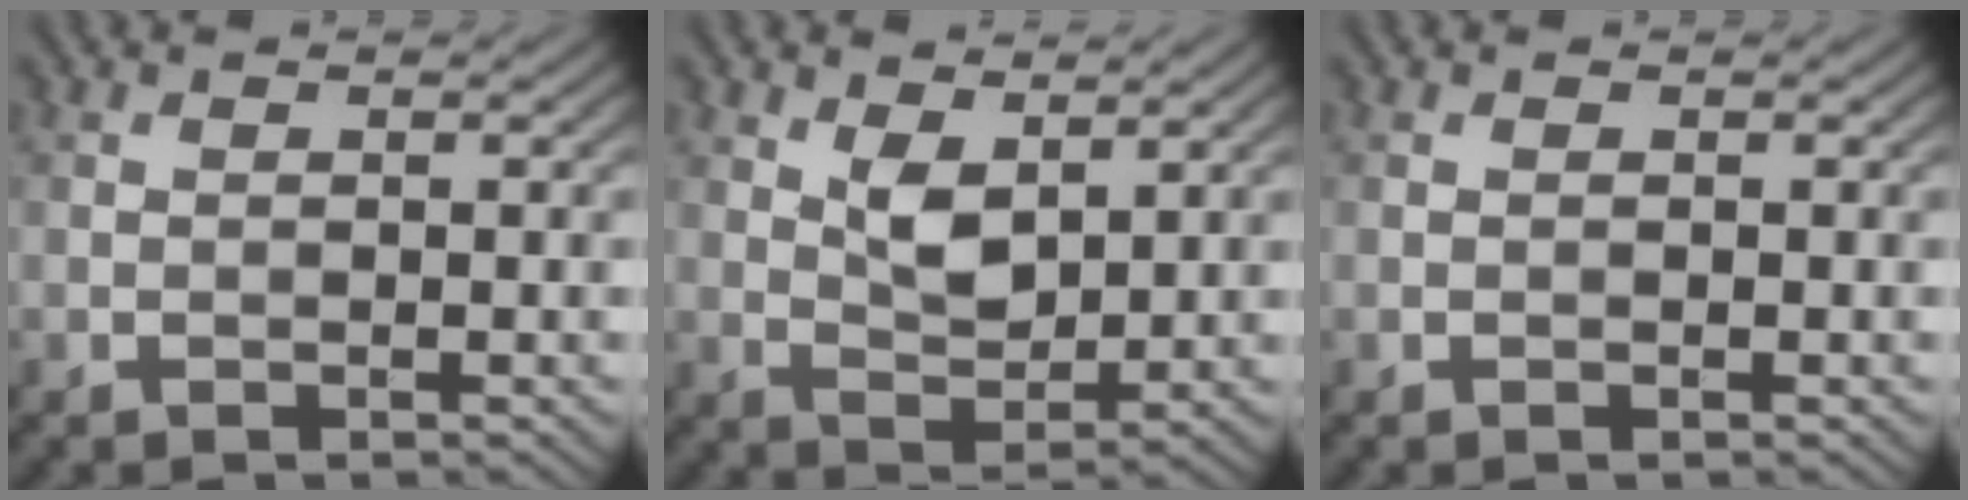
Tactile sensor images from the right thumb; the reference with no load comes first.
{"total": 4.3, "force": [2.1, 2.1, 3.0], "torque": [-0.064, -0.007, 0.044]}
{"total": 0.0}